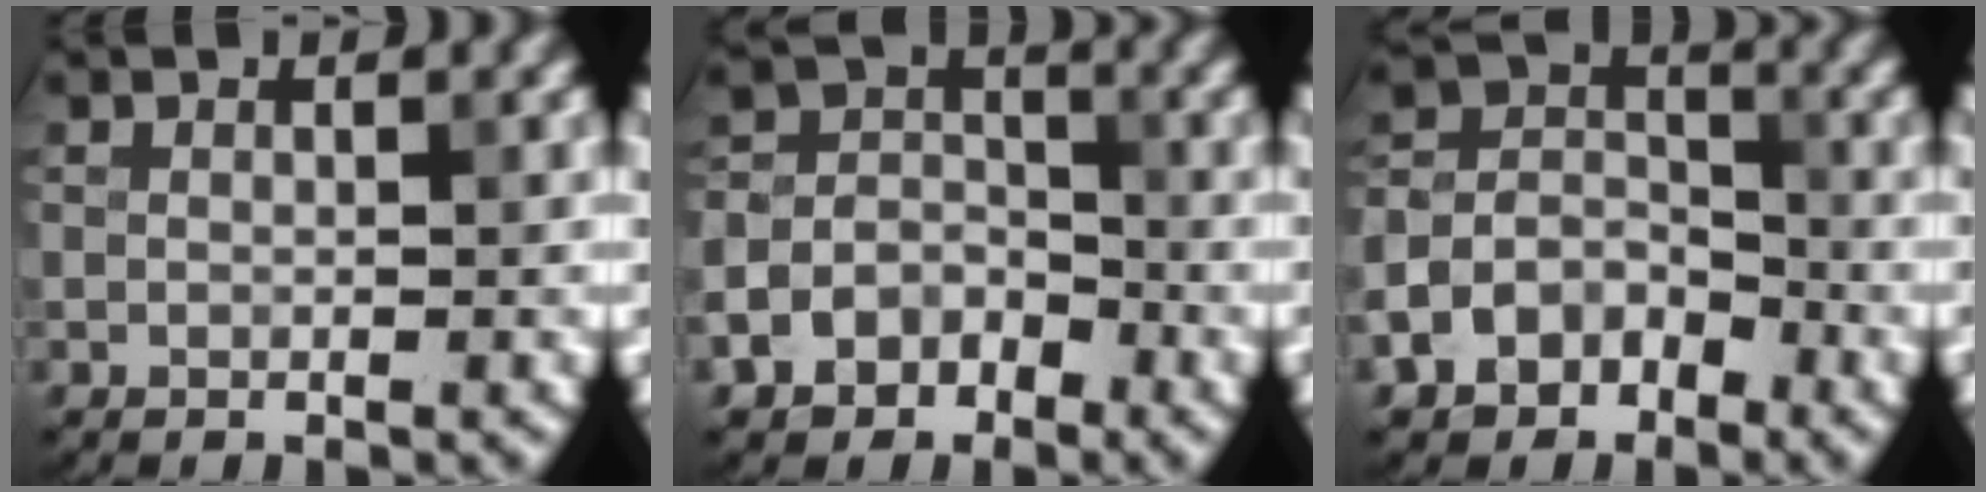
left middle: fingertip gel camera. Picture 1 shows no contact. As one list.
[{"total": 6.0, "force": [-3.5, 4.6, 1.6], "torque": [-0.003, -0.002, -0.073]}, {"total": 6.4, "force": [-3.7, 4.7, 2.2], "torque": [-0.027, 0.005, -0.081]}]